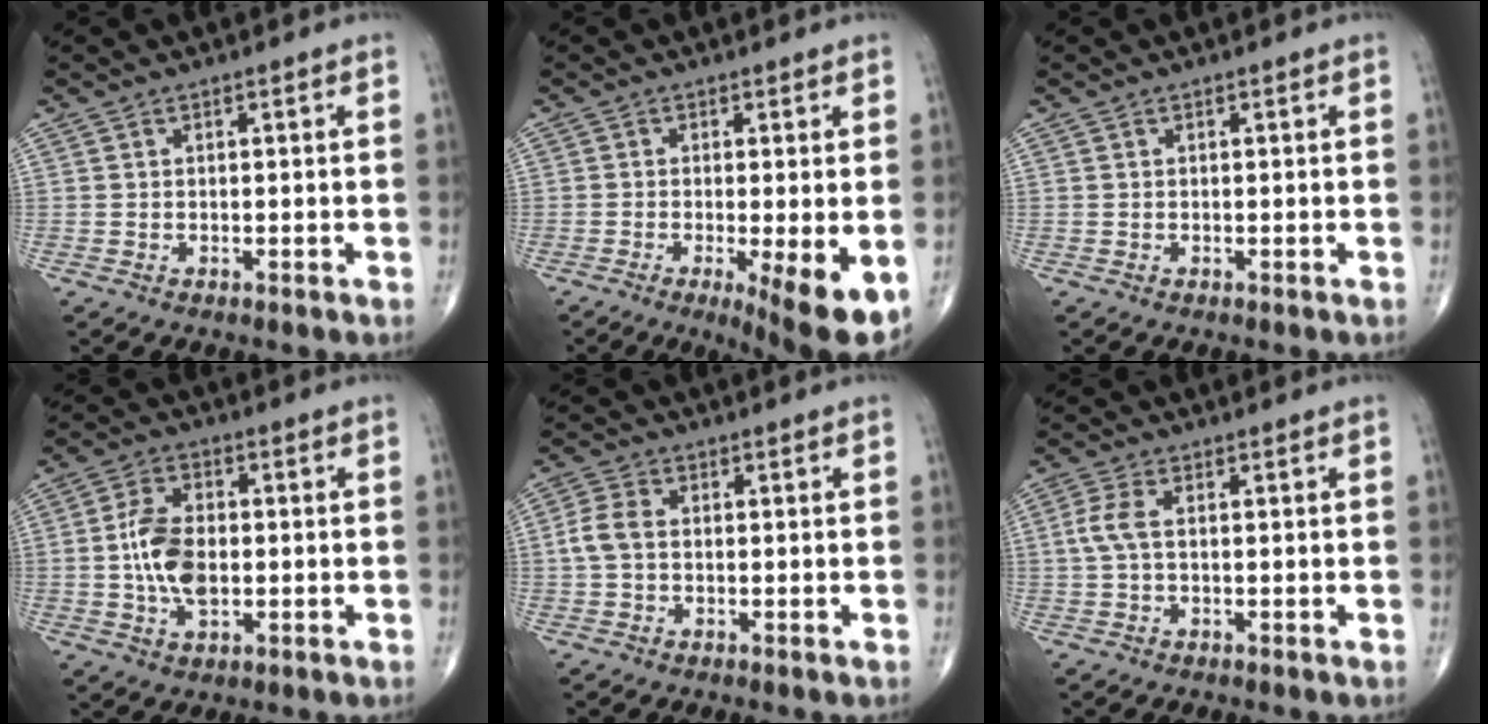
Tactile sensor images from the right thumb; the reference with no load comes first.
{"total": 9.6, "force": [-3.1, 2.0, 8.8], "torque": [-0.129, -0.024, -0.045]}
{"total": 0.0}
{"total": 9.3, "force": [-0.6, 5.3, 7.6], "torque": [-0.139, 0.005, -0.013]}
{"total": 4.3, "force": [-0.1, 2.9, 3.2], "torque": [-0.076, 0.013, -0.007]}
{"total": 3.8, "force": [0.2, 1.7, 3.3], "torque": [-0.094, 0.006, 0.000]}